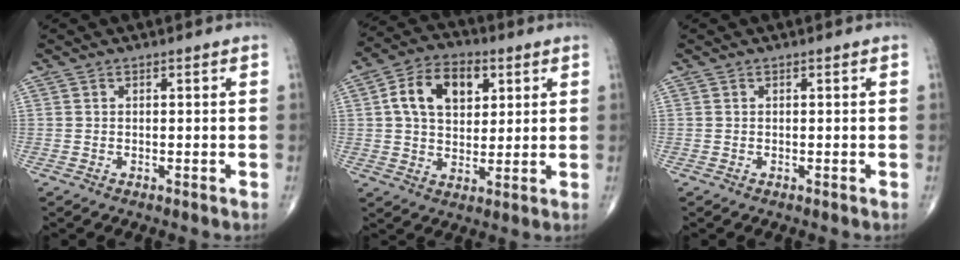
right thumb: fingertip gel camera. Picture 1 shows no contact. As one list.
[{"total": 12.2, "force": [3.6, 8.0, 8.5], "torque": [-0.121, 0.001, 0.057]}, {"total": 0.0}]